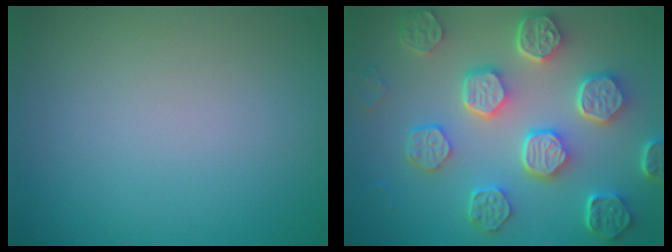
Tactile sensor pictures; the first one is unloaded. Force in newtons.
{"total": 8.1, "press": 6.2, "slide": 5.3}